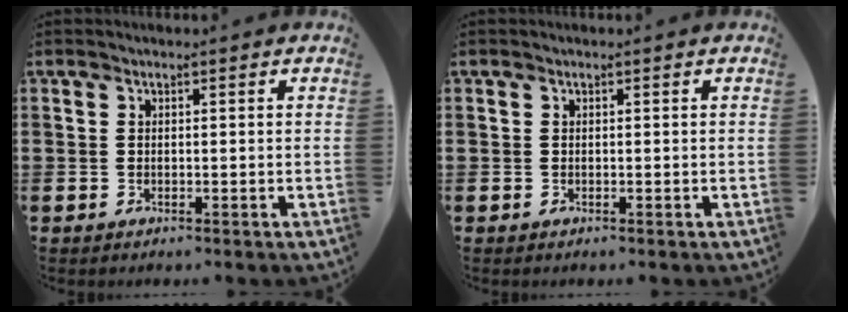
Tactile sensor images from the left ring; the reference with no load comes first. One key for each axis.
{"total": 0.0}